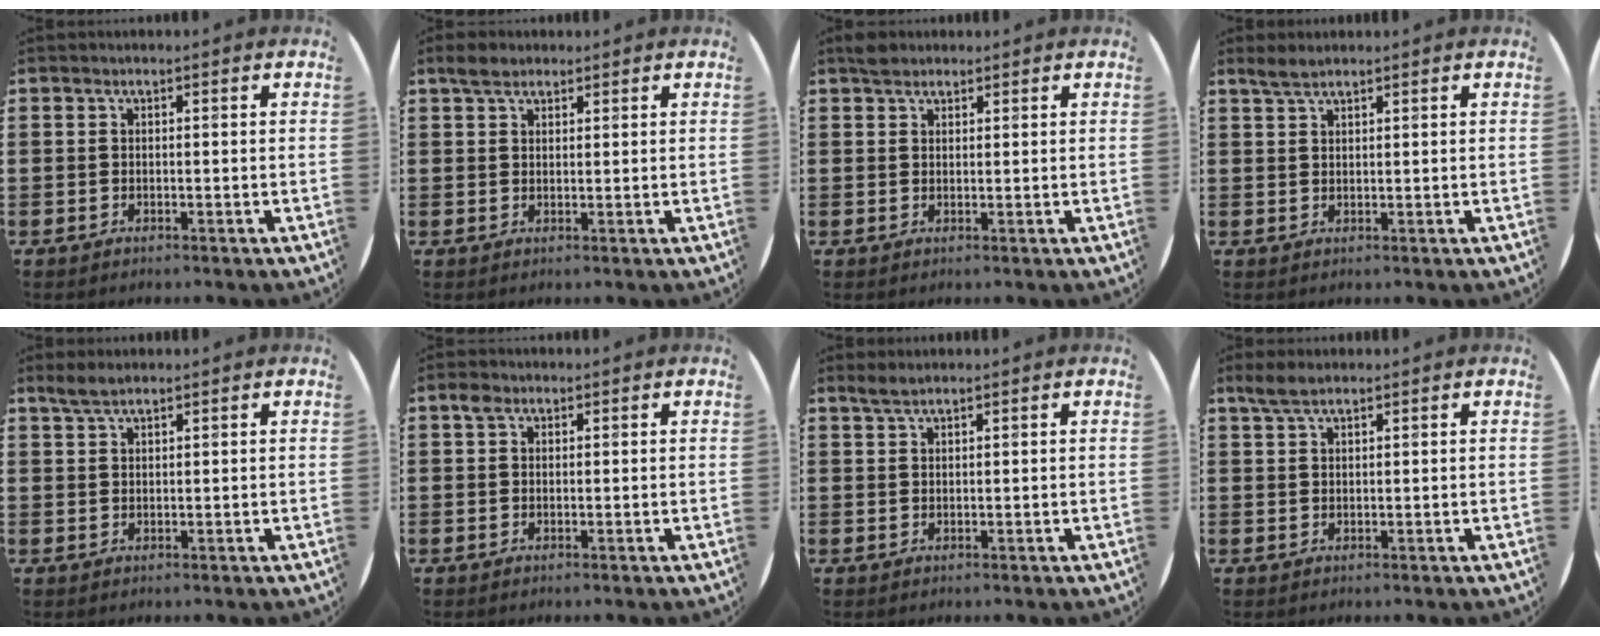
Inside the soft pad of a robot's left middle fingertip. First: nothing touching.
{"total": 2.4, "force": [2.0, 1.0, 0.8], "torque": [-0.012, 0.004, 0.037]}
{"total": 1.7, "force": [1.5, 0.7, 0.3], "torque": [-0.001, 0.003, 0.028]}
{"total": 2.0, "force": [1.7, 0.3, 0.8], "torque": [-0.019, 0.003, 0.033]}
{"total": 2.3, "force": [2.0, 0.5, 1.1], "torque": [-0.025, 0.004, 0.037]}
{"total": 1.6, "force": [1.0, 1.1, 0.6], "torque": [-0.007, 0.002, 0.018]}
{"total": 1.7, "force": [1.5, 0.3, 0.7], "torque": [-0.015, 0.003, 0.027]}
{"total": 2.9, "force": [2.3, 0.8, 1.5], "torque": [-0.034, 0.005, 0.042]}